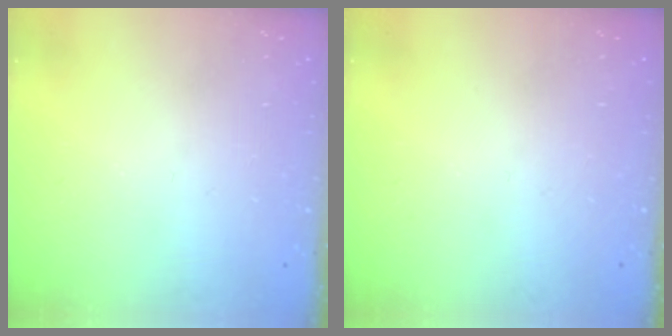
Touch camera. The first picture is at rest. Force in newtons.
{"total": 0.0}